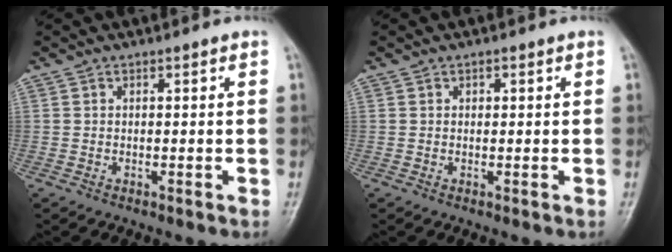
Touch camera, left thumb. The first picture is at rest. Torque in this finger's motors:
{"motor_torque": [-0.21, -0.25, 0.07, -0.20, 0.00]}